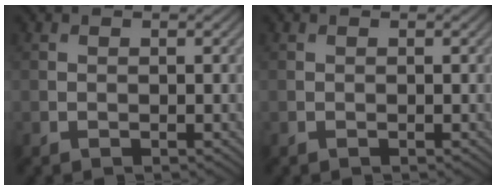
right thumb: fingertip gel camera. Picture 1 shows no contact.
{"total": 0.0}